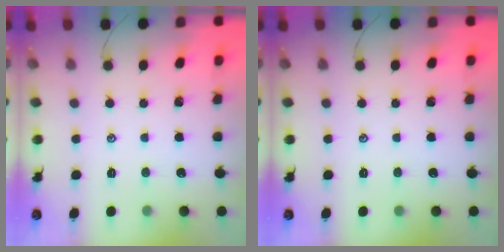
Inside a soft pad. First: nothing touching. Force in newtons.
{"total": 0.0}